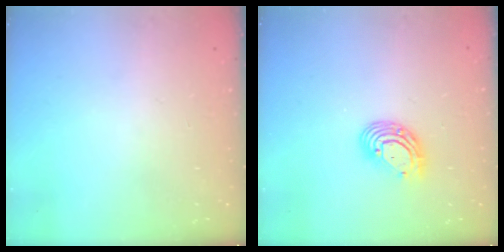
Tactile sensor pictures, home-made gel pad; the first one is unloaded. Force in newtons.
{"total": 10.7, "press": 10.5, "slide": 2.2}